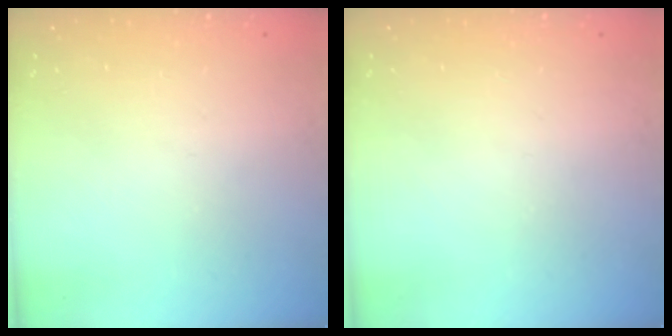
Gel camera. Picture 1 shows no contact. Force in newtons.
{"total": 0.0}